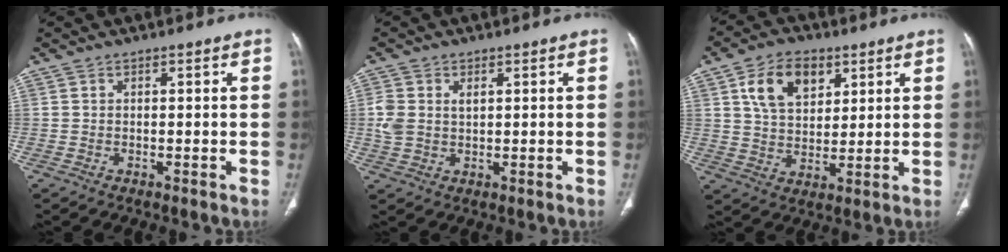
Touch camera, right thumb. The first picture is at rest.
{"total": 5.0, "force": [1.0, 3.4, 3.6], "torque": [-0.085, 0.006, 0.025]}
{"total": 11.1, "force": [4.9, 7.1, 7.0], "torque": [-0.095, -0.014, 0.089]}